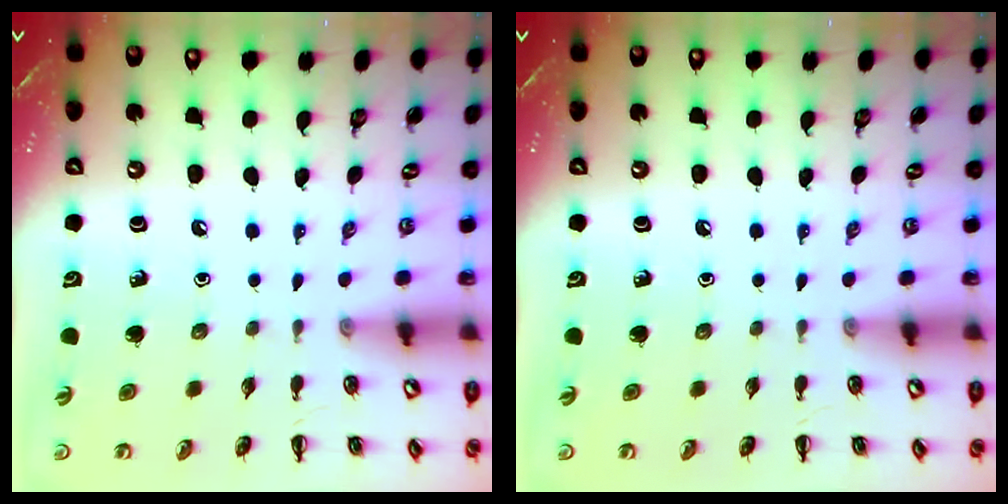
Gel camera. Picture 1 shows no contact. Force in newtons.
{"total": 0.0}